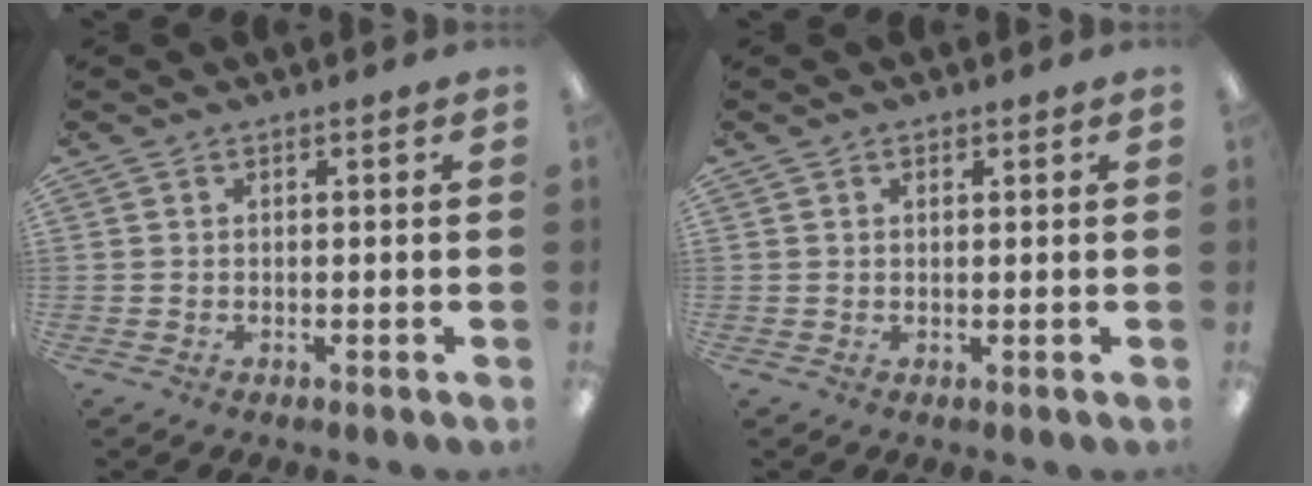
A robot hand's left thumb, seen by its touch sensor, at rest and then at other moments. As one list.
[{"total": 1.0, "force": [0.7, 0.7, 0.1], "torque": [-0.003, 0.002, 0.012]}]